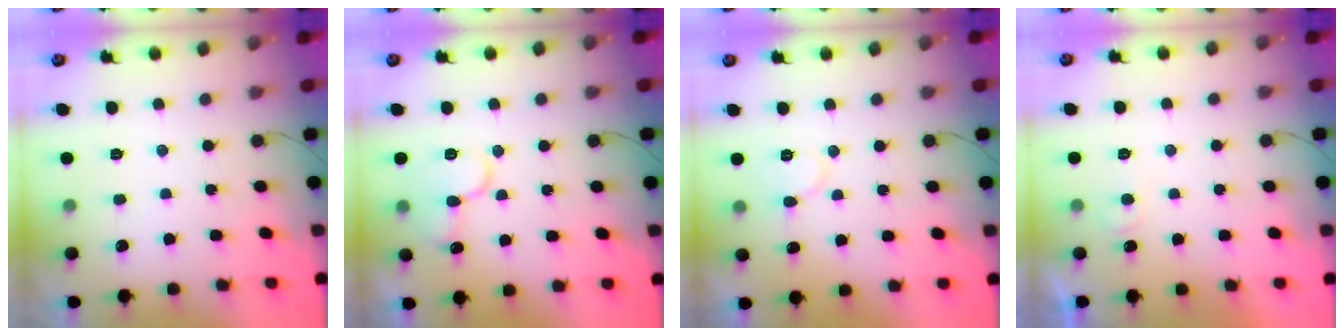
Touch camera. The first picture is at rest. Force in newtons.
{"total": 11.3, "press": 11.2, "slide": 1.5}
{"total": 6.8, "press": 6.8, "slide": 0.7}
{"total": 3.9, "press": 3.8, "slide": 0.4}